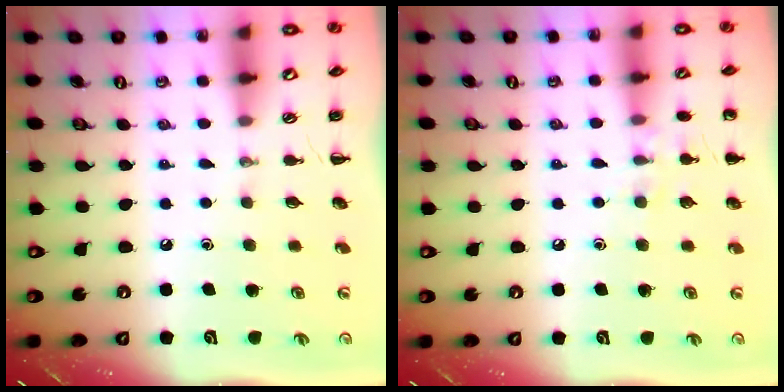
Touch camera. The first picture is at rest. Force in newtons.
{"total": 7.4, "press": 7.1, "slide": 2.1}